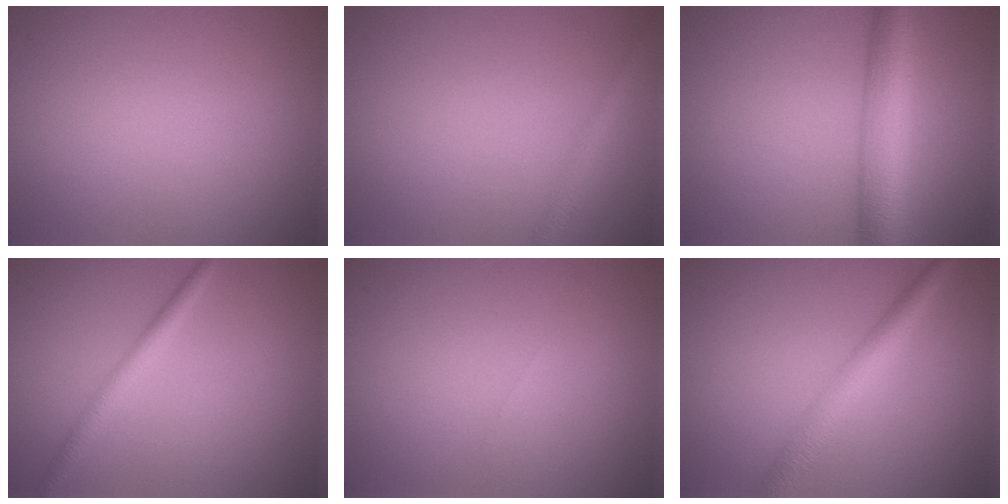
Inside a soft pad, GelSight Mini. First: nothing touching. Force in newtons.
{"total": 1.6, "press": 1.6, "slide": 0.1}
{"total": 6.5, "press": 6.5, "slide": 0.2}
{"total": 2.1, "press": 2.1, "slide": 0.0}
{"total": 0.0}
{"total": 3.8, "press": 3.8, "slide": 0.1}